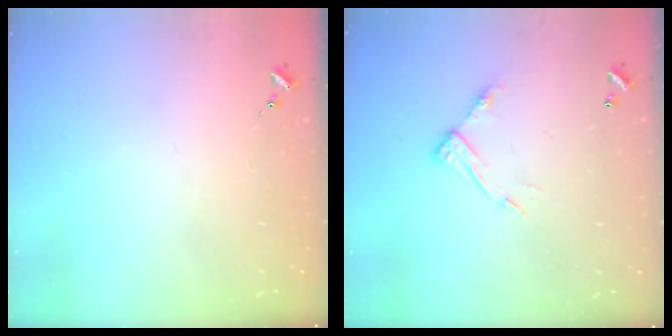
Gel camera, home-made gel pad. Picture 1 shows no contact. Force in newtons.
{"total": 9.4, "press": 9.4, "slide": 0.5}